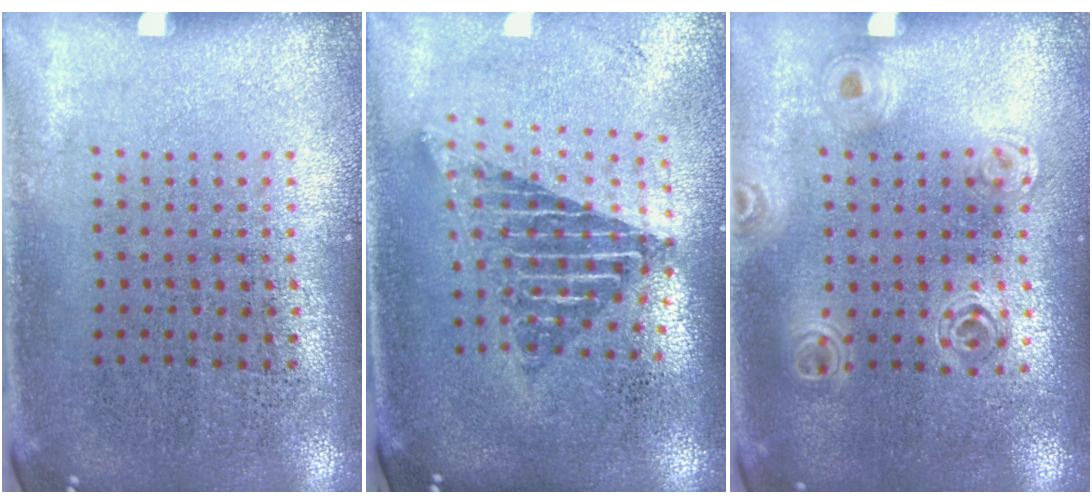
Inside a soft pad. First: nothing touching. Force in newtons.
{"total": 1.8, "press": 1.5, "slide": 1.1}
{"total": 1.4, "press": 1.3, "slide": 0.5}